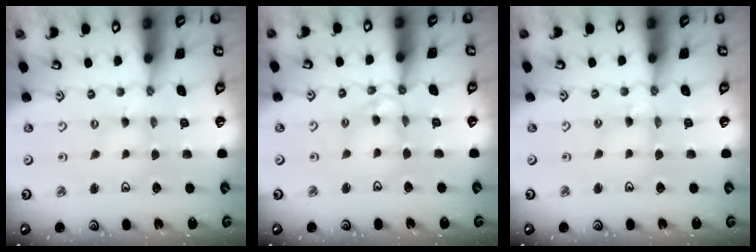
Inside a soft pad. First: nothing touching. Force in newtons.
{"total": 8.3, "press": 8.2, "slide": 0.9}
{"total": 3.0, "press": 2.9, "slide": 0.3}